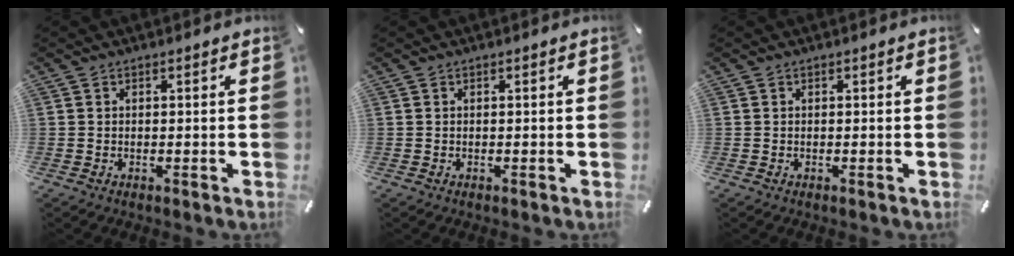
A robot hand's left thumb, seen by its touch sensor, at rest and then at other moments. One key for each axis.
{"total": 0.0}
{"total": 0.0}